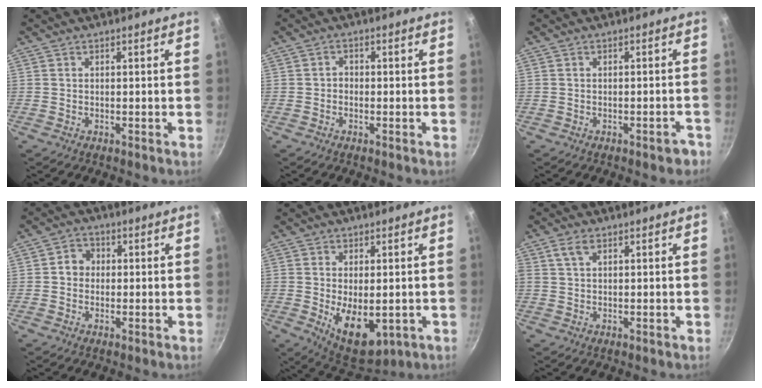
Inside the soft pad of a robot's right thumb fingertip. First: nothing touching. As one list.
[{"total": 1.6, "force": [-0.5, 1.3, 0.7], "torque": [-0.006, 0.008, -0.011]}, {"total": 2.5, "force": [-1.6, 1.0, 1.6], "torque": [-0.010, 0.024, -0.008]}, {"total": 3.8, "force": [0.1, 3.4, 1.6], "torque": [-0.001, 0.010, -0.006]}, {"total": 10.4, "force": [-1.8, 5.6, 8.6], "torque": [-0.113, -0.013, -0.006]}, {"total": 2.8, "force": [1.3, 1.5, 2.0], "torque": [-0.037, 0.002, 0.025]}]